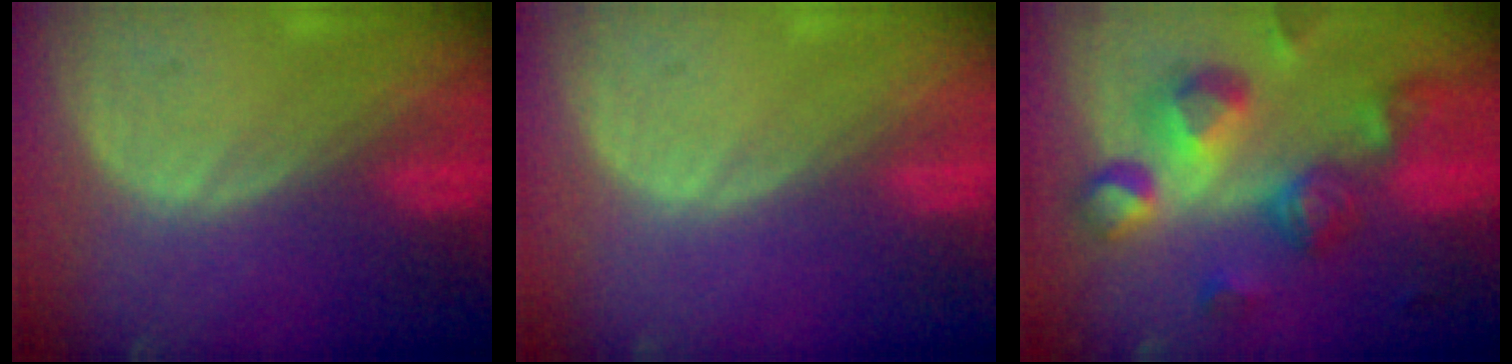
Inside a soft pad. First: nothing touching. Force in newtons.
{"total": 0.0}
{"total": 10.7, "press": 9.6, "slide": 4.7}